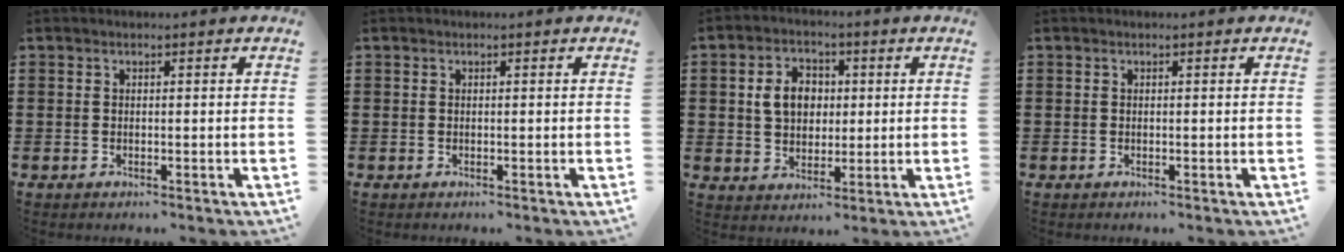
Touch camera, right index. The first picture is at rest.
{"total": 0.0}
{"total": 6.2, "force": [0.9, 4.9, 3.7], "torque": [-0.086, 0.011, 0.010]}
{"total": 0.0}